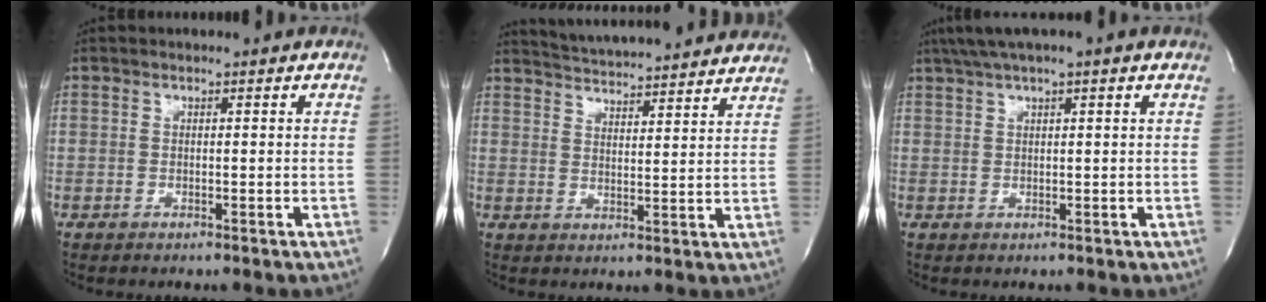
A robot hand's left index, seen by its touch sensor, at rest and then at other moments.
{"total": 19.6, "force": [18.4, 1.5, 6.5], "torque": [-0.108, 0.004, 0.243]}
{"total": 6.1, "force": [4.2, -0.3, 4.4], "torque": [-0.078, 0.032, 0.071]}